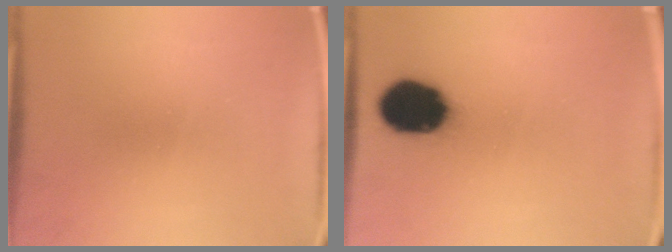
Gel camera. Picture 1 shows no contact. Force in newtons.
{"total": 15.3}